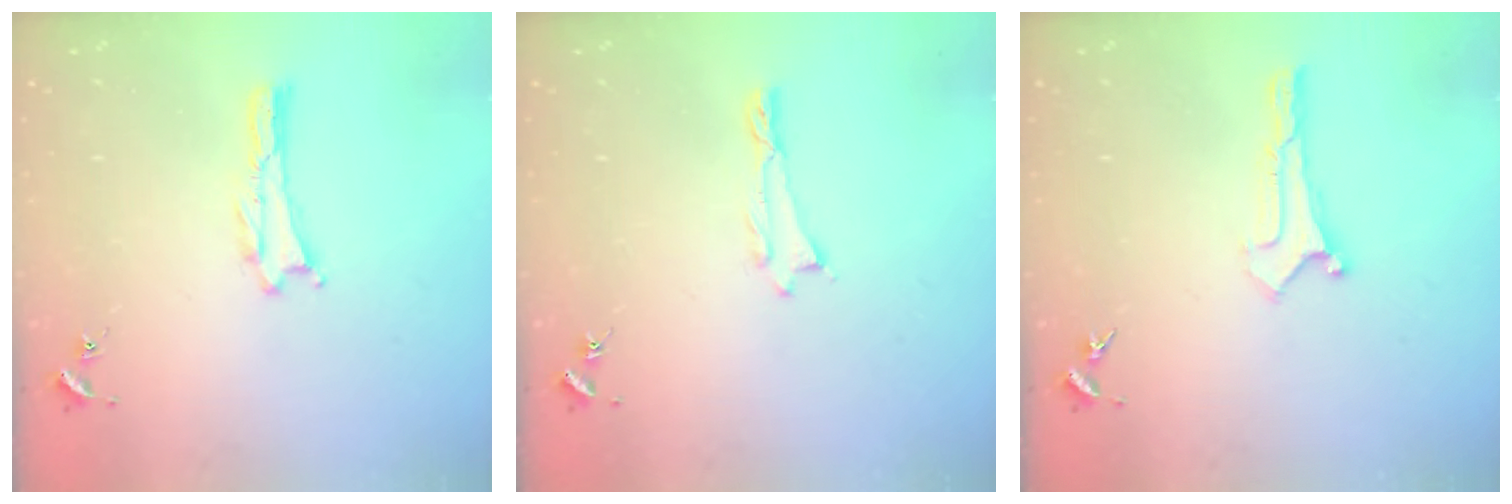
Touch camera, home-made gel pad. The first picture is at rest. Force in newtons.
{"total": 0.0}
{"total": 0.0}